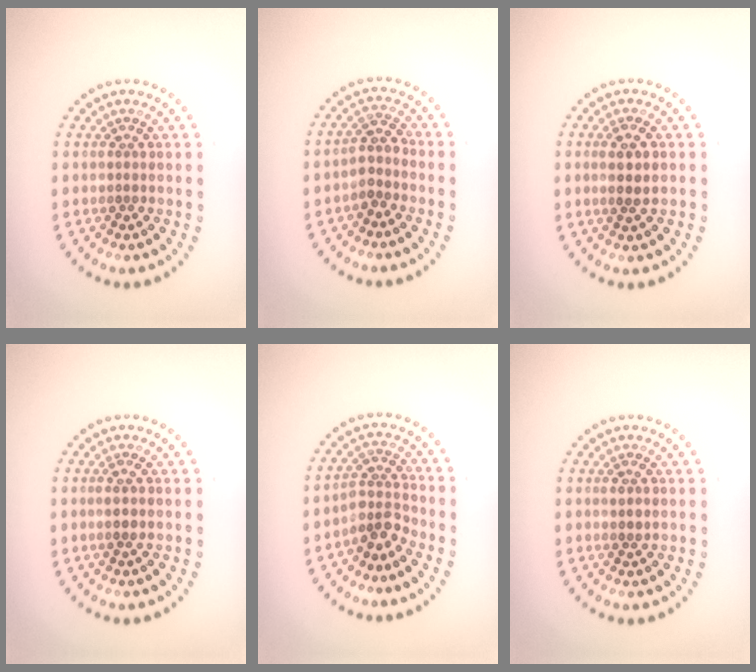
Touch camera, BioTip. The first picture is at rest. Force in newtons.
{"total": 2.2, "press": 1.7, "slide": 1.5}
{"total": 2.3, "press": 2.2, "slide": 0.8}
{"total": 1.0, "press": 0.8, "slide": 0.7}
{"total": 2.8, "press": 2.1, "slide": 1.9}
{"total": 0.9, "press": 0.8, "slide": 0.4}